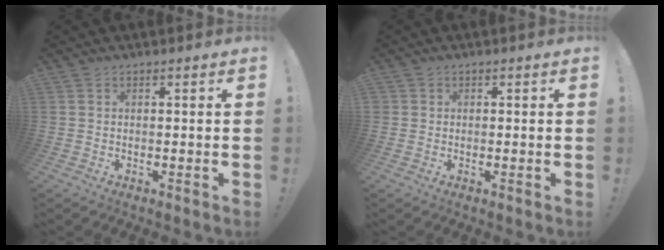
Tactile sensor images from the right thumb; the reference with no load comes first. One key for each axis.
{"total": 0.9, "fx": 0.1, "fy": 0.9, "fz": -0.1, "tx": -0.003, "ty": 0.005, "tz": 0.004}